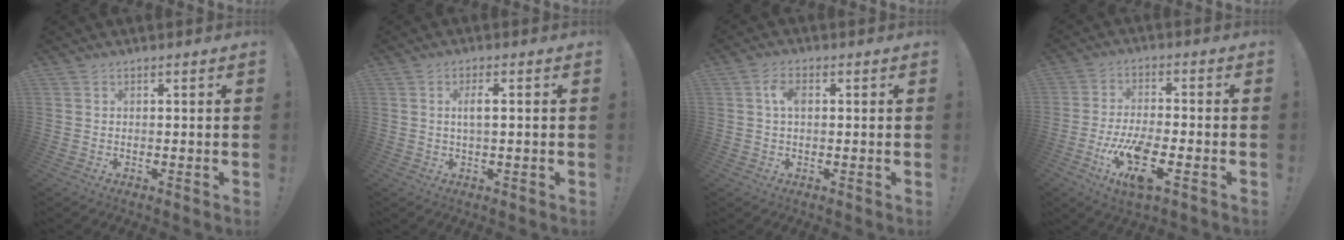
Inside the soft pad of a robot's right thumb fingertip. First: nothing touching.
{"total": 3.4, "force": [0.4, 0.5, 3.3], "torque": [-0.057, -0.001, 0.003]}
{"total": 4.0, "force": [0.7, 2.4, 3.2], "torque": [-0.058, 0.009, 0.011]}
{"total": 13.1, "force": [-5.5, 4.6, 11.0], "torque": [-0.213, 0.018, -0.087]}